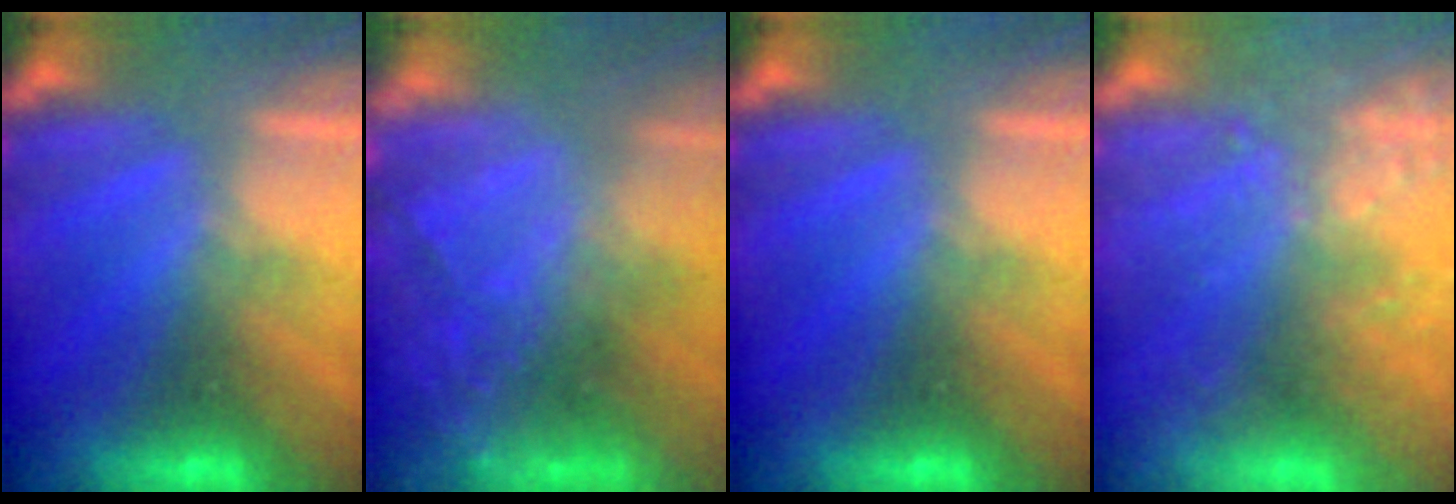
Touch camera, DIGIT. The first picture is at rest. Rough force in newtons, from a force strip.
{"total": 9.6}
{"total": 0.0}
{"total": 6.4}